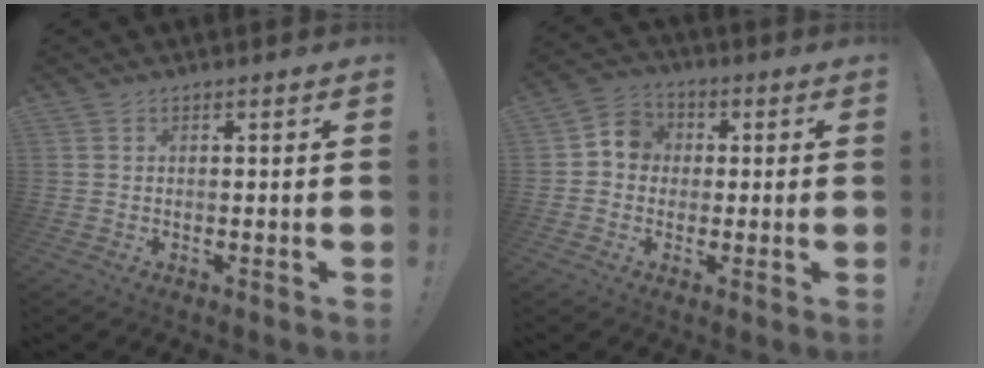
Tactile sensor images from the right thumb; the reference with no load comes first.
{"total": 7.0, "force": [0.3, 6.4, 2.8], "torque": [-0.035, 0.013, 0.008]}